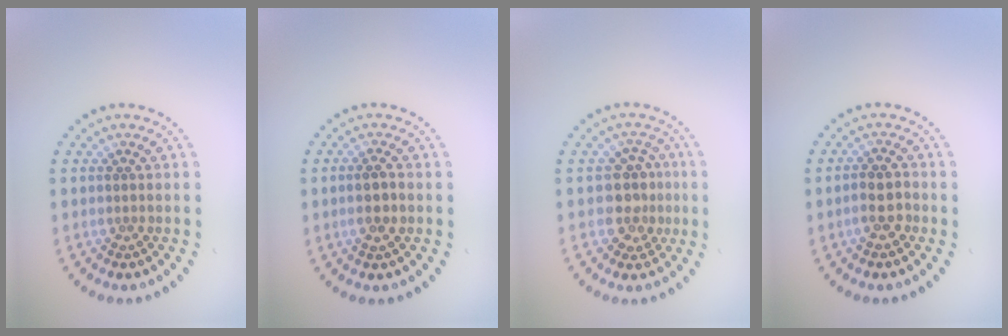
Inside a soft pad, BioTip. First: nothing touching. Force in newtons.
{"total": 2.2, "press": 2.1, "slide": 0.6}
{"total": 3.2, "press": 2.9, "slide": 1.2}
{"total": 2.2, "press": 2.0, "slide": 0.8}